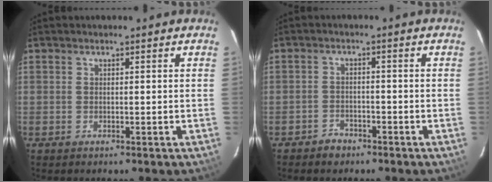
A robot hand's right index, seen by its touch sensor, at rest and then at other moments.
{"total": 3.3, "force": [-2.5, 2.0, 0.5], "torque": [-0.017, 0.012, -0.040]}